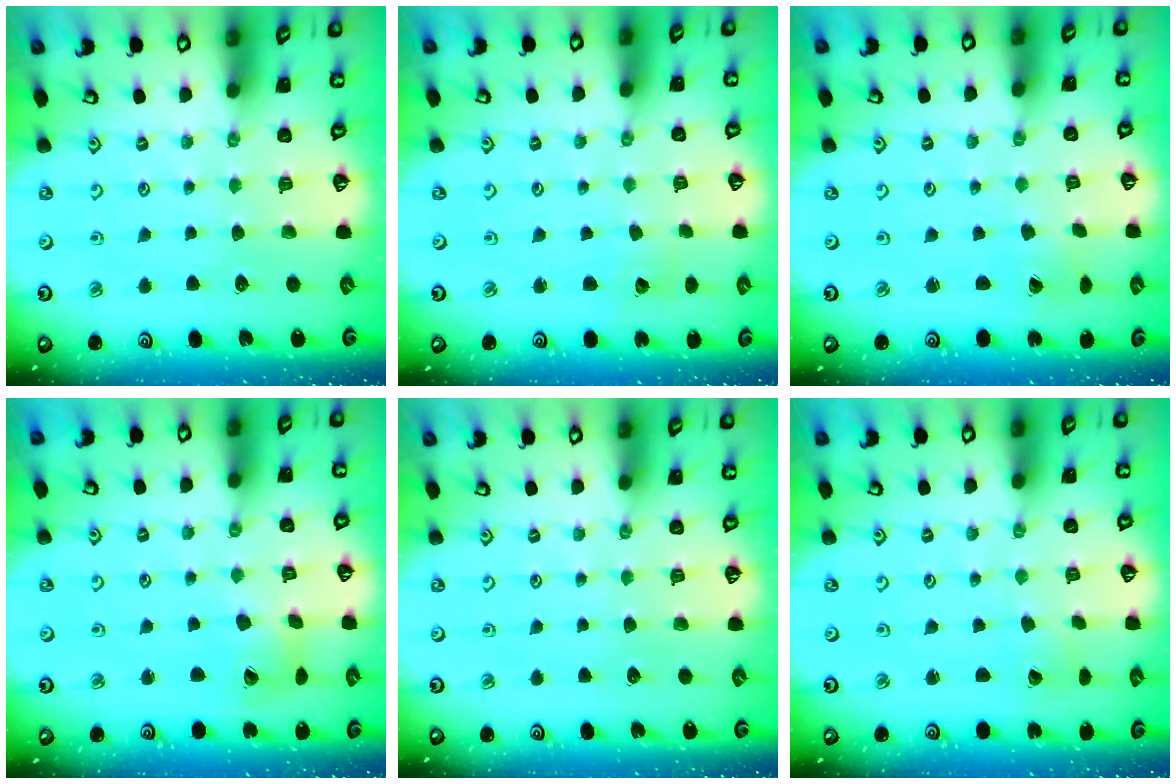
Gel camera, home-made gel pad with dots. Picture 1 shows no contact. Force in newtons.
{"total": 2.9, "press": 2.9, "slide": 0.3}
{"total": 0.6, "press": 0.6, "slide": 0.1}
{"total": 6.7, "press": 6.6, "slide": 0.9}
{"total": 0.0}
{"total": 1.9, "press": 1.9, "slide": 0.1}